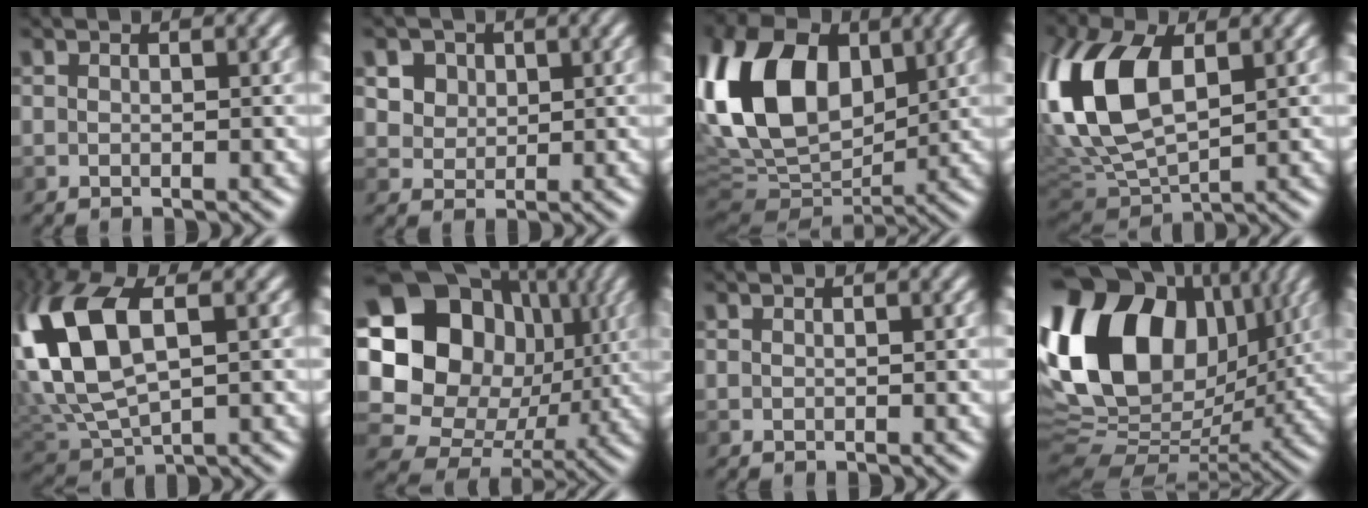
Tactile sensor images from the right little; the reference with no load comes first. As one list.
[{"total": 5.4, "force": [2.6, 4.0, 2.5], "torque": [-0.056, 0.004, 0.043]}, {"total": 15.4, "force": [3.7, 10.2, 11.0], "torque": [-0.252, 0.022, 0.055]}, {"total": 13.5, "force": [2.8, 7.9, 10.6], "torque": [-0.262, 0.012, 0.050]}, {"total": 12.1, "force": [2.2, 6.0, 10.2], "torque": [-0.245, 0.013, 0.040]}, {"total": 18.8, "force": [3.6, 15.9, 9.3], "torque": [-0.180, 0.030, 0.066]}, {"total": 0.0}, {"total": 17.4, "force": [4.2, 12.1, 11.8], "torque": [-0.251, 0.031, 0.061]}]